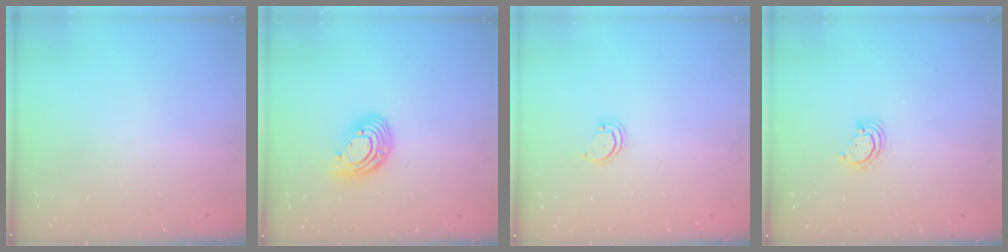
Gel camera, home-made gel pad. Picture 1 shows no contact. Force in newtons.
{"total": 12.1, "press": 12.0, "slide": 1.2}
{"total": 2.5, "press": 2.5, "slide": 0.2}
{"total": 2.6, "press": 2.6, "slide": 0.3}